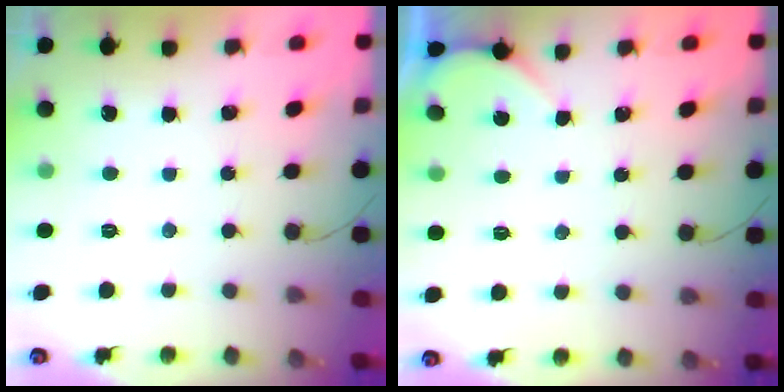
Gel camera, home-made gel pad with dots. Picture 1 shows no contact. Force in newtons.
{"total": 0.8, "press": 0.8, "slide": 0.1}